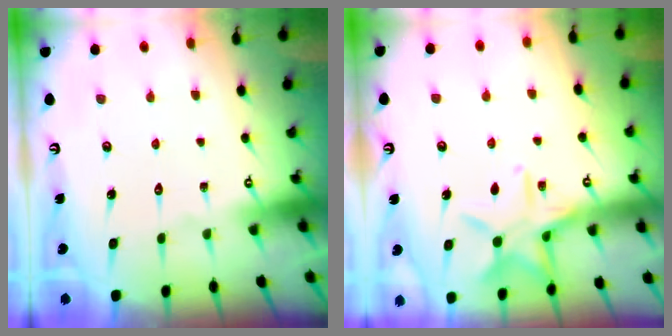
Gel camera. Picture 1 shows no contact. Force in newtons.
{"total": 12.1, "press": 12.0, "slide": 0.8}